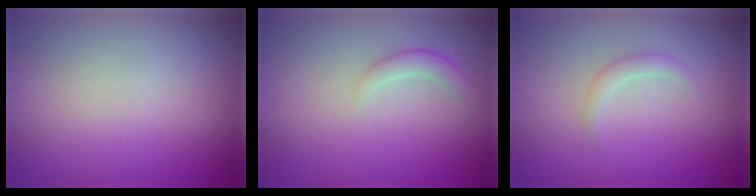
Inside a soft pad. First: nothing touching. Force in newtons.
{"total": 1.5, "press": 1.5, "slide": 0.1}
{"total": 1.3, "press": 1.3, "slide": 0.1}